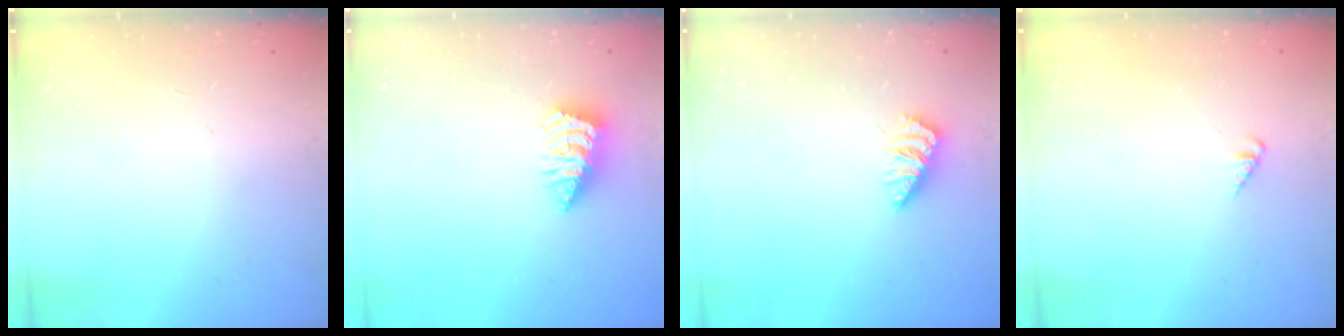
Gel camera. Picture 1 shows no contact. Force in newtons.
{"total": 2.6, "press": 2.6, "slide": 0.1}
{"total": 0.7, "press": 0.7, "slide": 0.1}
{"total": 1.4, "press": 1.4, "slide": 0.3}